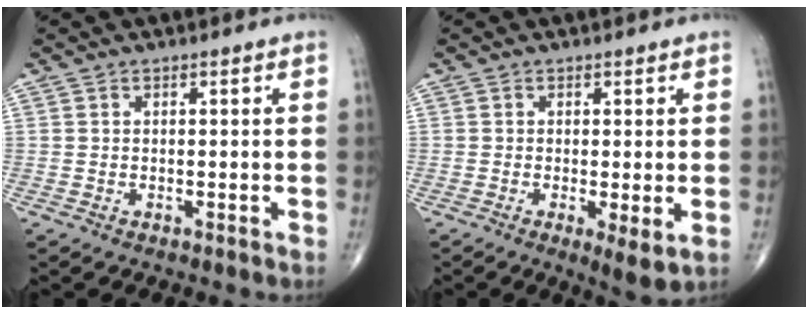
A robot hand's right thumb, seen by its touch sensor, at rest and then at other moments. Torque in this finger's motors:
{"motor_torque": [-0.39, 0.09, -0.22, -0.24, 0.00]}